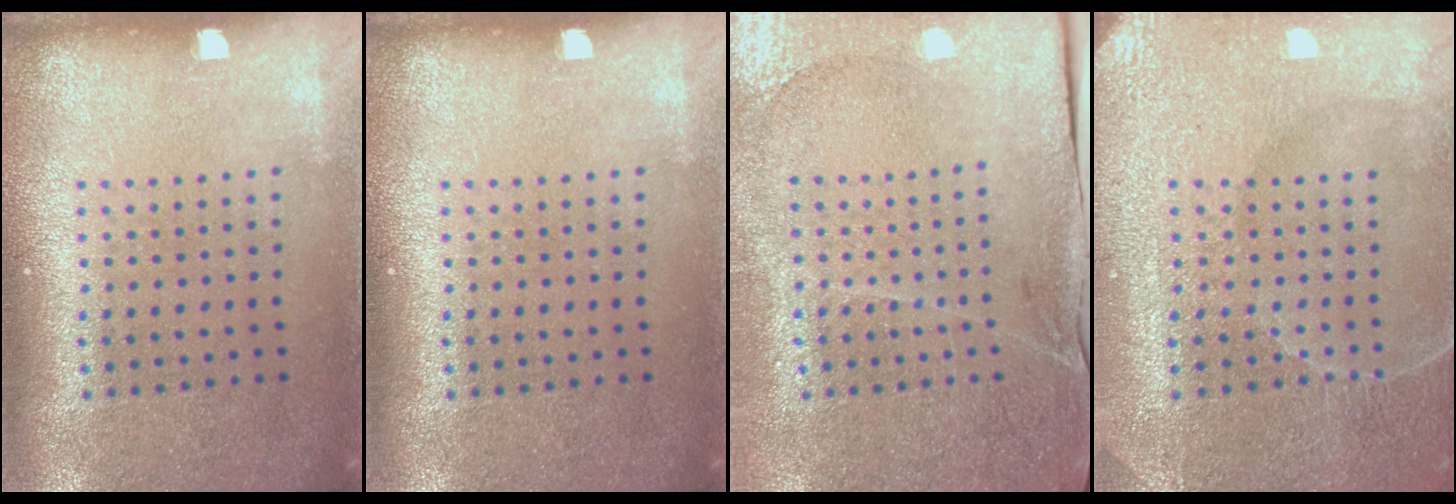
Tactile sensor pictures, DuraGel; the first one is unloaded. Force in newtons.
{"total": 0.0}
{"total": 3.4, "press": 3.3, "slide": 0.4}
{"total": 3.7, "press": 3.7, "slide": 0.6}